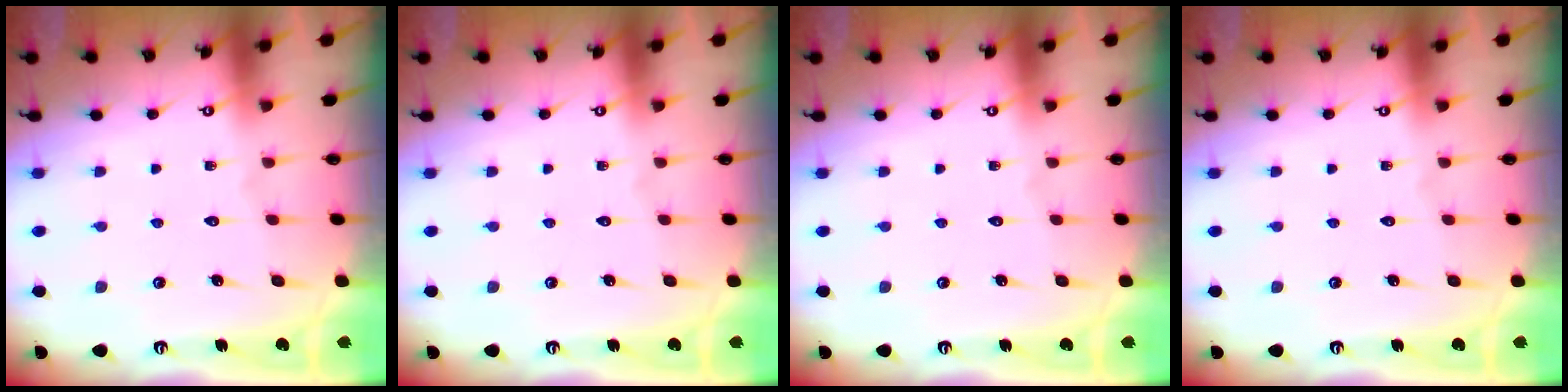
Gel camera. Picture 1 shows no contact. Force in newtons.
{"total": 0.0}
{"total": 0.0}
{"total": 0.0}